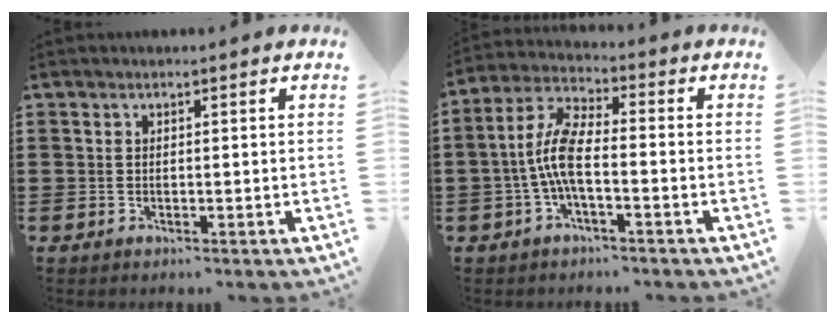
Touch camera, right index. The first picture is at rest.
{"total": 7.4, "force": [-1.8, 2.3, 6.8], "torque": [-0.154, -0.005, -0.039]}